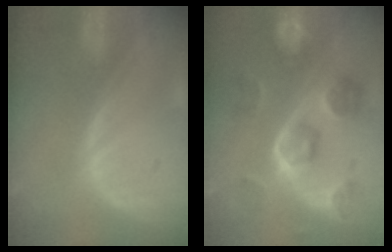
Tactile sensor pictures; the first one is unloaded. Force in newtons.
{"total": 9.1, "press": 9.0, "slide": 1.4}